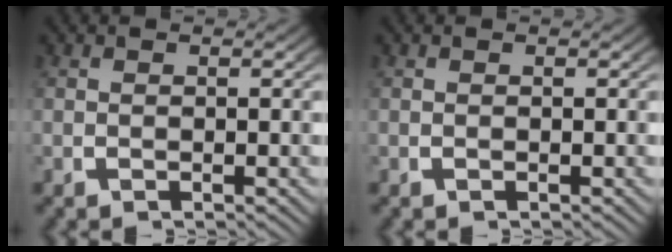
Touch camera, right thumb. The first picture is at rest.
{"total": 0.0}